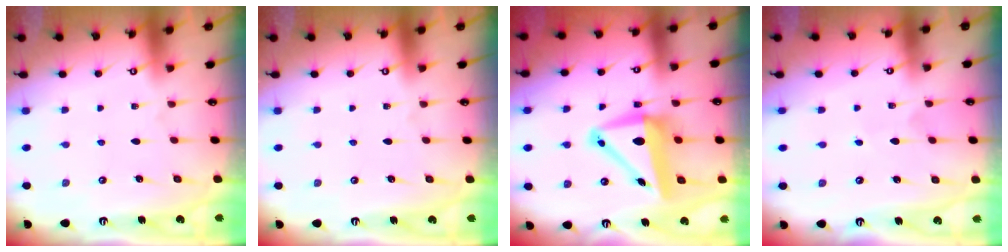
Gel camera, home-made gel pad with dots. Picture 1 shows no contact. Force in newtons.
{"total": 0.0}
{"total": 10.4, "press": 10.2, "slide": 2.1}
{"total": 2.7, "press": 2.6, "slide": 0.2}